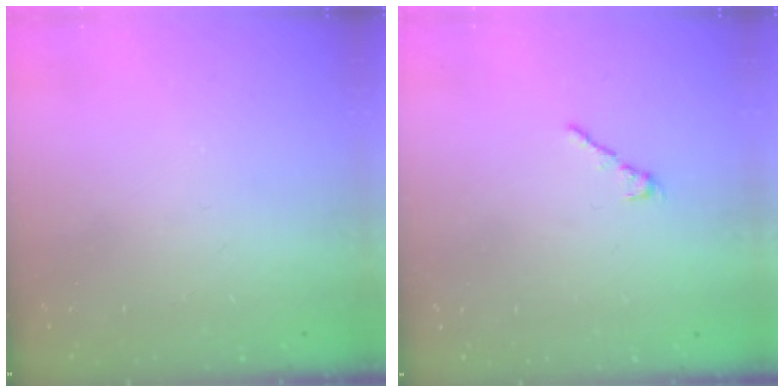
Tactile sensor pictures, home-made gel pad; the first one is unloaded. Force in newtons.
{"total": 1.7, "press": 1.5, "slide": 0.6}